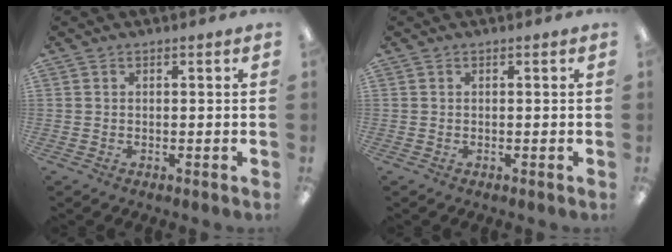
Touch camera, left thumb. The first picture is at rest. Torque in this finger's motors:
{"motor_torque": [-0.01, 0.01, 0.00, 0.03, 0.00]}